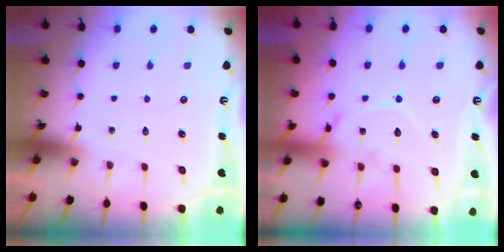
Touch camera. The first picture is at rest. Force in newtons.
{"total": 14.0, "press": 13.9, "slide": 1.2}